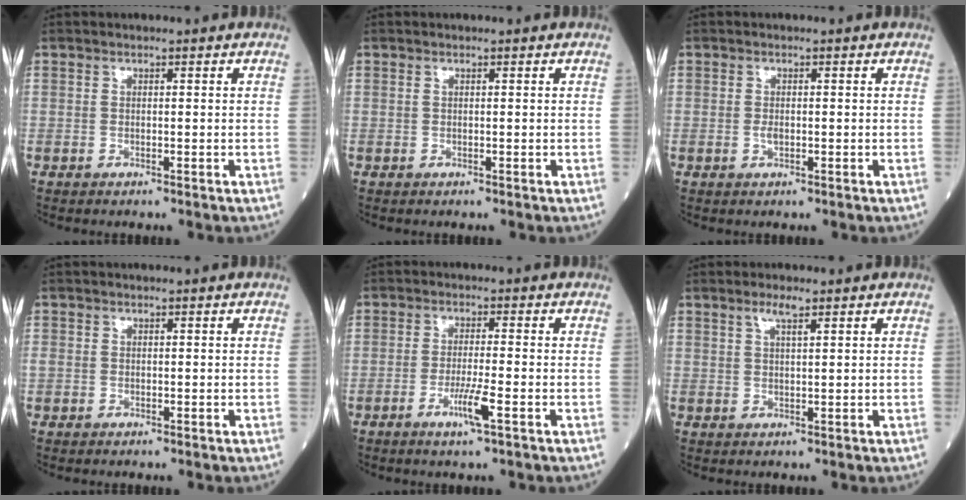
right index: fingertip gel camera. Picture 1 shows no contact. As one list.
[{"total": 0.0}, {"total": 1.0, "force": [-0.2, 0.5, 0.9], "torque": [-0.022, -0.001, -0.003]}, {"total": 0.6, "force": [-0.1, 0.5, 0.2], "torque": [-0.008, 0.008, -0.001]}, {"total": 4.3, "force": [-2.0, -0.4, 3.8], "torque": [-0.076, -0.009, -0.039]}, {"total": 2.4, "force": [1.6, 0.1, 1.8], "torque": [-0.039, 0.003, 0.030]}]